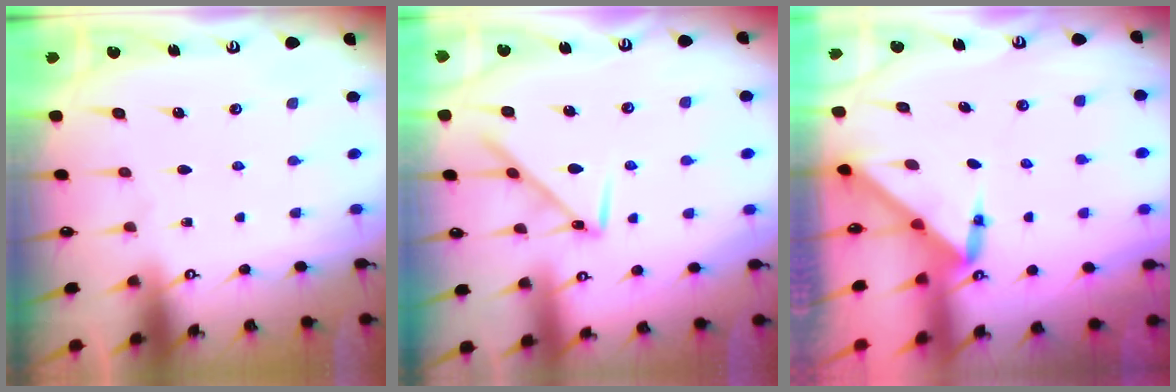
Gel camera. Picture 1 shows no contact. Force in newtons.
{"total": 8.0, "press": 7.9, "slide": 1.1}
{"total": 2.9, "press": 2.9, "slide": 0.2}